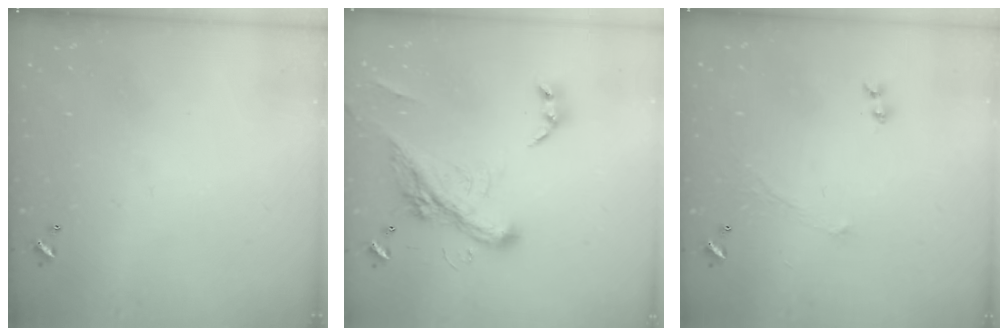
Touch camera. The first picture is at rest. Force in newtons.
{"total": 8.3, "press": 8.0, "slide": 1.9}
{"total": 1.2, "press": 0.7, "slide": 1.0}